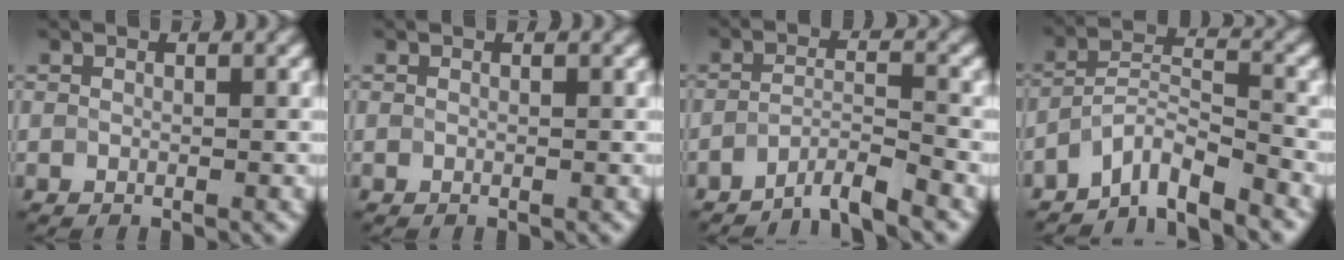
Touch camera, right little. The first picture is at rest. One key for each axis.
{"total": 0.0}
{"total": 3.1, "fx": -2.7, "fy": 0.3, "fz": 1.5, "tx": -0.021, "ty": 0.004, "tz": -0.059}
{"total": 4.7, "fx": -3.9, "fy": 1.0, "fz": 2.3, "tx": -0.032, "ty": 0.005, "tz": -0.075}